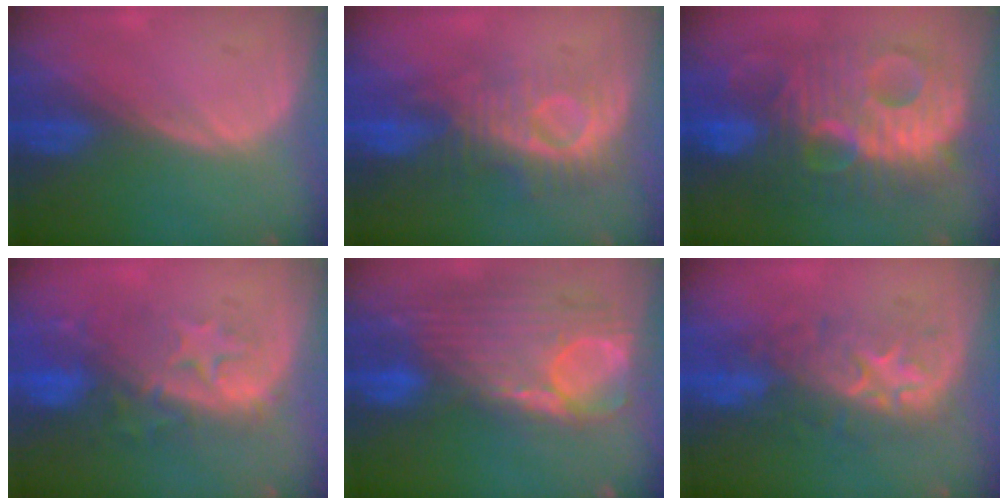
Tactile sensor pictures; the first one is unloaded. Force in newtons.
{"total": 8.8, "press": 8.3, "slide": 2.8}
{"total": 13.7, "press": 13.6, "slide": 1.1}
{"total": 10.1, "press": 8.8, "slide": 4.9}
{"total": 12.8, "press": 10.8, "slide": 6.9}
{"total": 8.6, "press": 8.6, "slide": 0.5}